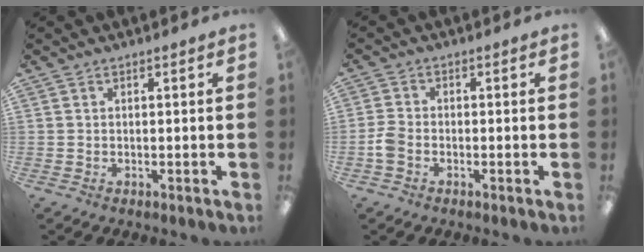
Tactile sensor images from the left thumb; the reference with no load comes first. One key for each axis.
{"total": 3.5, "fx": -1.4, "fy": 2.4, "fz": 2.1, "tx": -0.040, "ty": 0.007, "tz": -0.025}